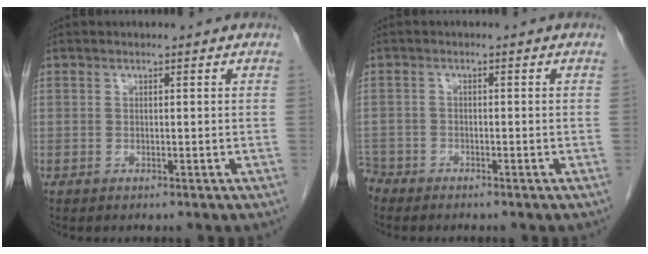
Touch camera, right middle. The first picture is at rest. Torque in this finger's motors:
{"motor_torque": [1.04, -1.09, 0.41, 0.01]}